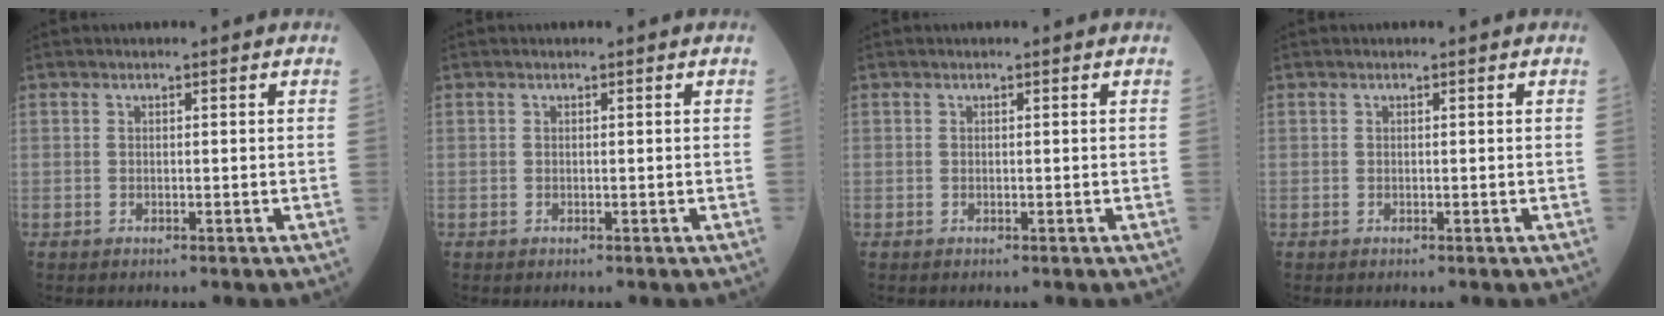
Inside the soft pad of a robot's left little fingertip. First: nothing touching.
{"total": 0.0}
{"total": 0.0}
{"total": 0.0}